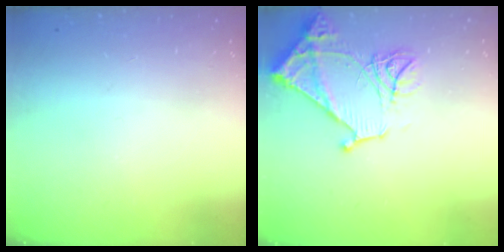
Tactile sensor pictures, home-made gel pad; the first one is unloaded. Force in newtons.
{"total": 13.5, "press": 13.4, "slide": 1.3}